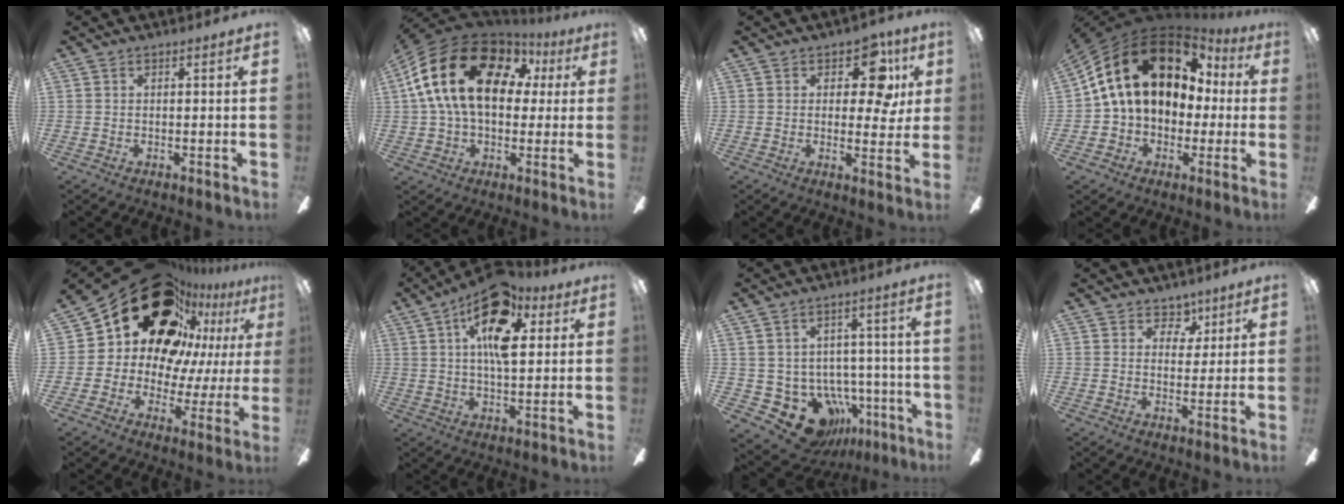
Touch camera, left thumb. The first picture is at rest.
{"total": 21.8, "force": [5.8, 14.3, 15.4], "torque": [-0.304, 0.003, 0.097]}
{"total": 11.2, "force": [4.5, 6.2, 8.2], "torque": [-0.100, -0.009, 0.072]}
{"total": 19.5, "force": [6.8, 13.7, 12.1], "torque": [-0.226, -0.013, 0.125]}
{"total": 25.1, "force": [15.1, 15.6, 12.6], "torque": [-0.212, -0.097, 0.294]}
{"total": 16.6, "force": [7.6, 7.6, 12.7], "torque": [-0.204, -0.016, 0.126]}
{"total": 14.2, "force": [-8.1, 9.4, 6.9], "torque": [-0.132, 0.040, -0.126]}
{"total": 5.5, "force": [3.4, 3.9, 2.0], "torque": [-0.012, -0.017, 0.055]}